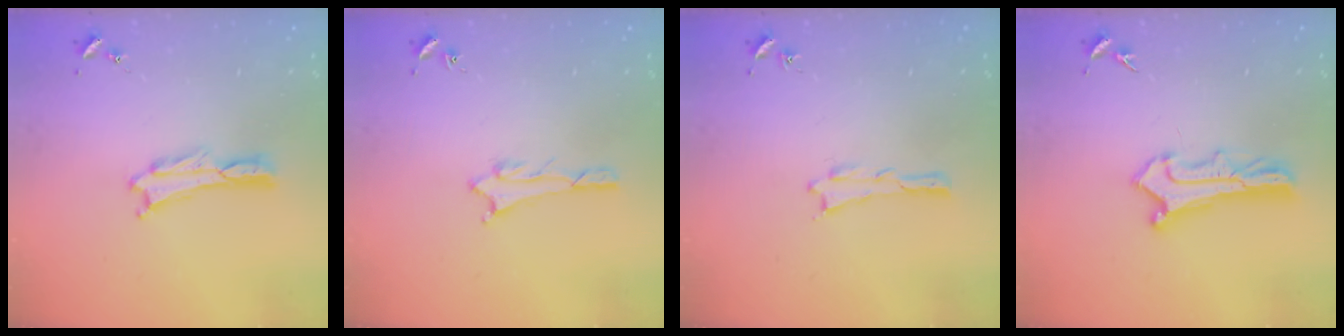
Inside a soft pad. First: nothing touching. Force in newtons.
{"total": 1.1, "press": 1.1, "slide": 0.1}
{"total": 0.0}
{"total": 2.9, "press": 2.9, "slide": 0.3}